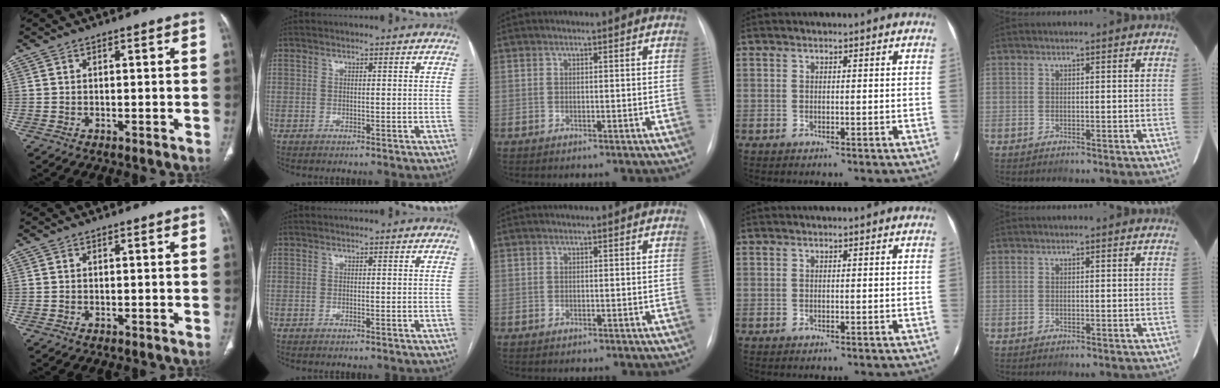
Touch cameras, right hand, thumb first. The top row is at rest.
{}